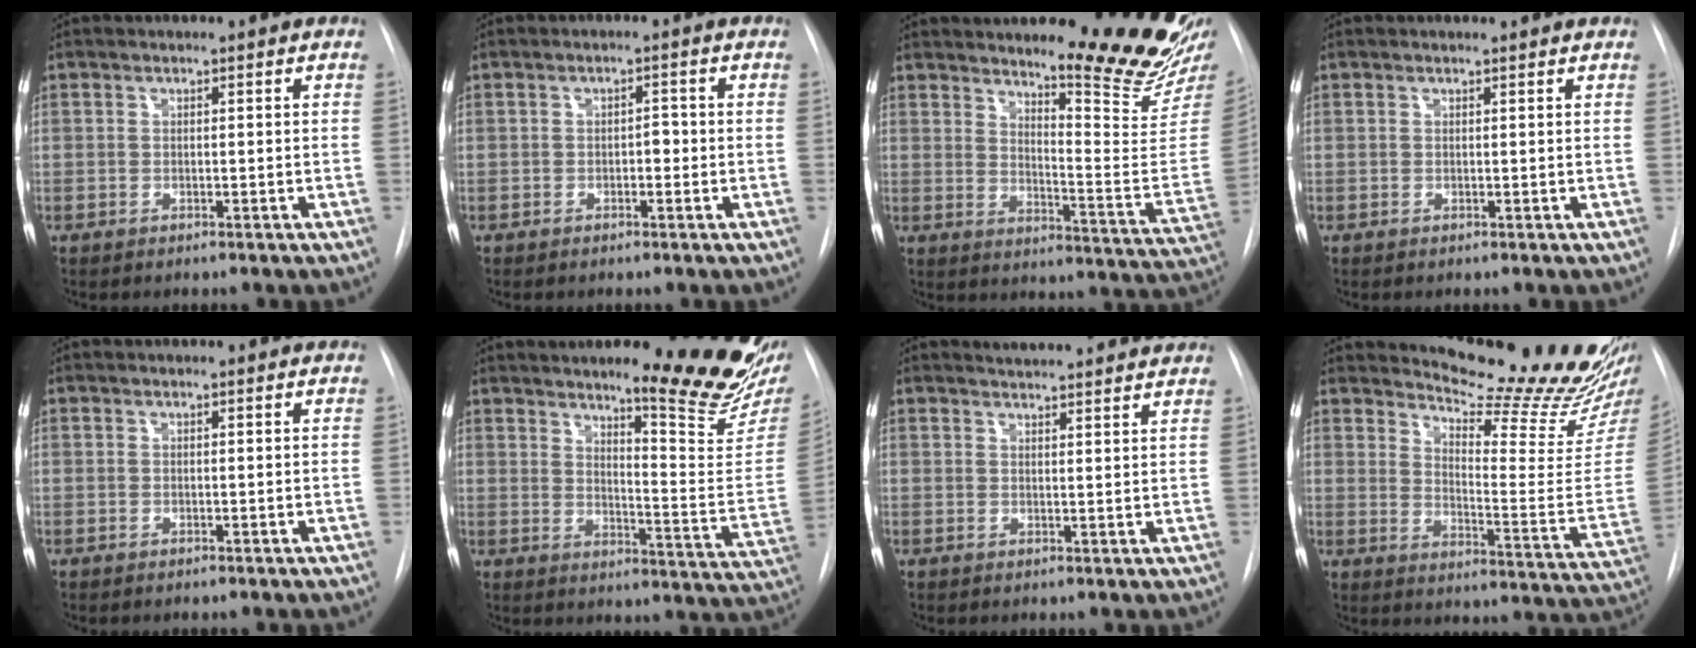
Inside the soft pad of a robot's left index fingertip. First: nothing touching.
{"total": 1.4, "force": [-0.7, 0.7, 1.0], "torque": [-0.009, 0.000, -0.012]}
{"total": 17.8, "force": [15.4, -0.2, 8.9], "torque": [-0.122, -0.115, 0.196]}
{"total": 1.6, "force": [1.6, 0.2, 0.3], "torque": [-0.012, 0.009, 0.014]}
{"total": 0.9, "force": [0.8, 0.2, 0.3], "torque": [-0.010, 0.006, 0.006]}
{"total": 18.5, "force": [14.4, 1.4, 11.5], "torque": [-0.144, -0.083, 0.181]}
{"total": 10.9, "force": [10.5, 1.3, 2.9], "torque": [-0.033, 0.004, 0.117]}
{"total": 20.8, "force": [19.8, -0.2, 6.3], "torque": [-0.098, -0.144, 0.246]}